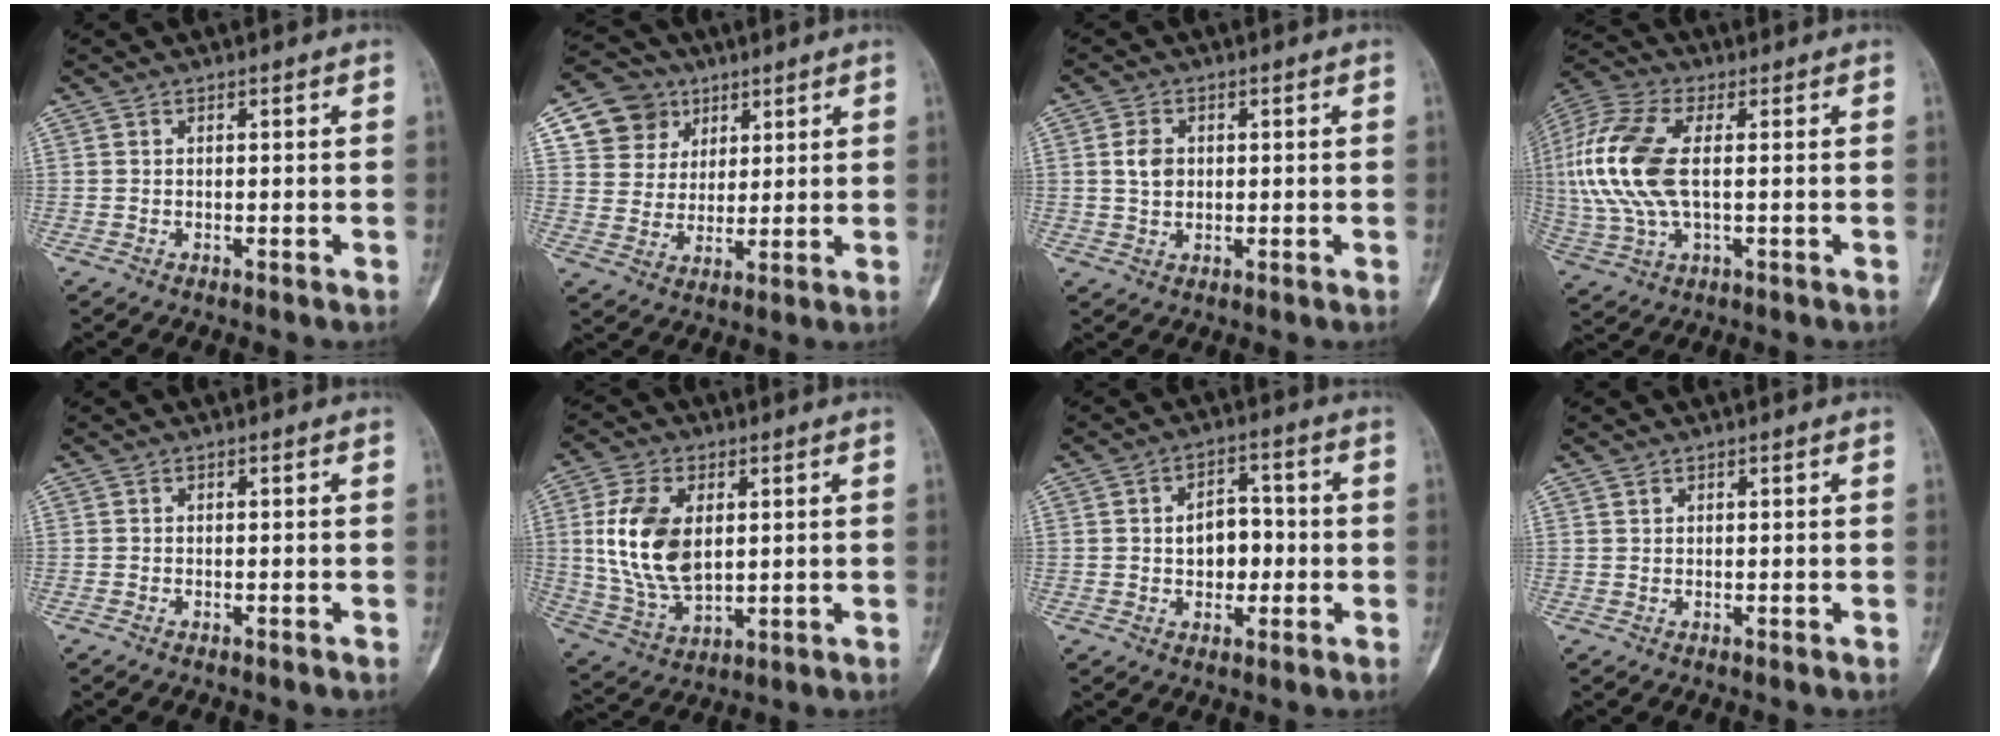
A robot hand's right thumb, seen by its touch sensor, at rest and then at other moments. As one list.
[{"total": 10.1, "force": [4.8, 8.6, 2.2], "torque": [-0.004, -0.016, 0.091]}, {"total": 3.8, "force": [0.6, 2.8, 2.5], "torque": [-0.036, -0.001, 0.010]}, {"total": 16.1, "force": [1.3, 7.8, 14.0], "torque": [-0.328, 0.012, 0.024]}, {"total": 0.0}, {"total": 14.7, "force": [2.4, 8.6, 11.6], "torque": [-0.221, -0.010, 0.054]}, {"total": 6.9, "force": [-0.5, 4.8, 4.9], "torque": [-0.038, 0.015, -0.011]}, {"total": 0.7, "force": [0.5, 0.4, 0.1], "torque": [0.002, -0.002, 0.009]}]